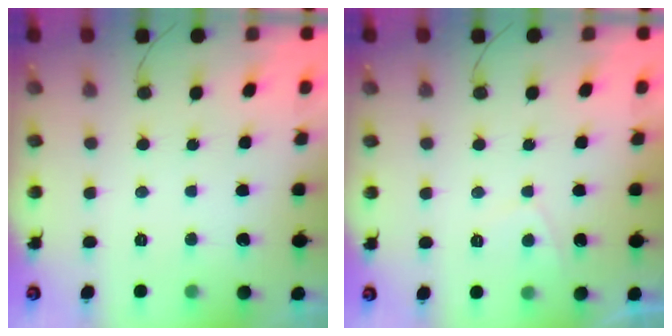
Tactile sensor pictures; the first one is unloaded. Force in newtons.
{"total": 2.3, "press": 2.2, "slide": 0.6}